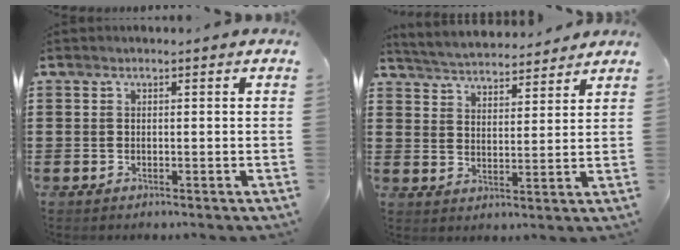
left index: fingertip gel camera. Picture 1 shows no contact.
{"total": 4.1, "force": [4.1, 0.3, 0.3], "torque": [-0.026, -0.024, 0.070]}